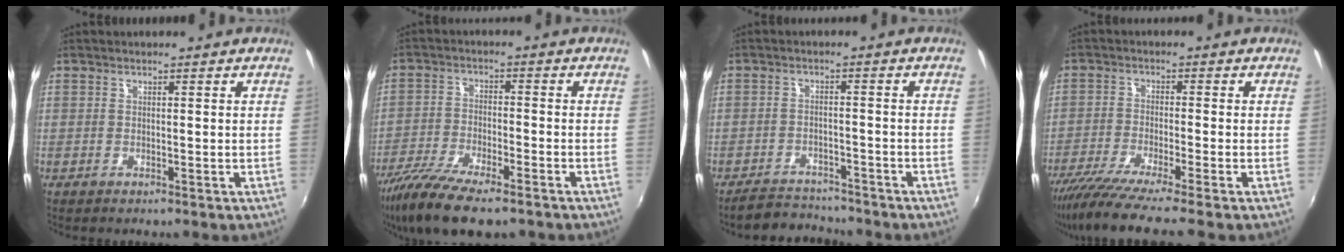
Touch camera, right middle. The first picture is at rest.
{"total": 13.2, "force": [-9.7, 3.5, 8.3], "torque": [-0.187, -0.042, -0.181]}
{"total": 6.6, "force": [-6.4, 1.5, 0.9], "torque": [-0.038, 0.003, -0.098]}
{"total": 9.2, "force": [-7.7, -1.2, 5.0], "torque": [-0.108, -0.037, -0.133]}